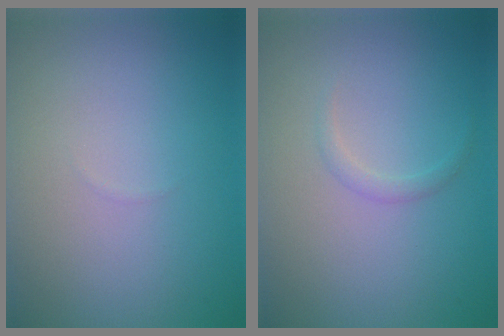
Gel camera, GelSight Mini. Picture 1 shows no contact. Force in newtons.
{"total": 0.9, "press": 0.9, "slide": 0.0}